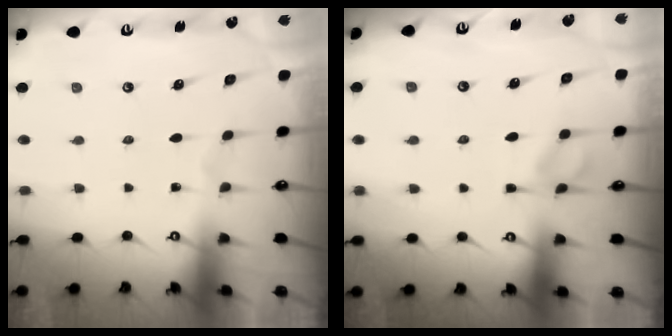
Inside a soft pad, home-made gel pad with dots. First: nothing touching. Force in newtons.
{"total": 4.8, "press": 4.8, "slide": 0.6}